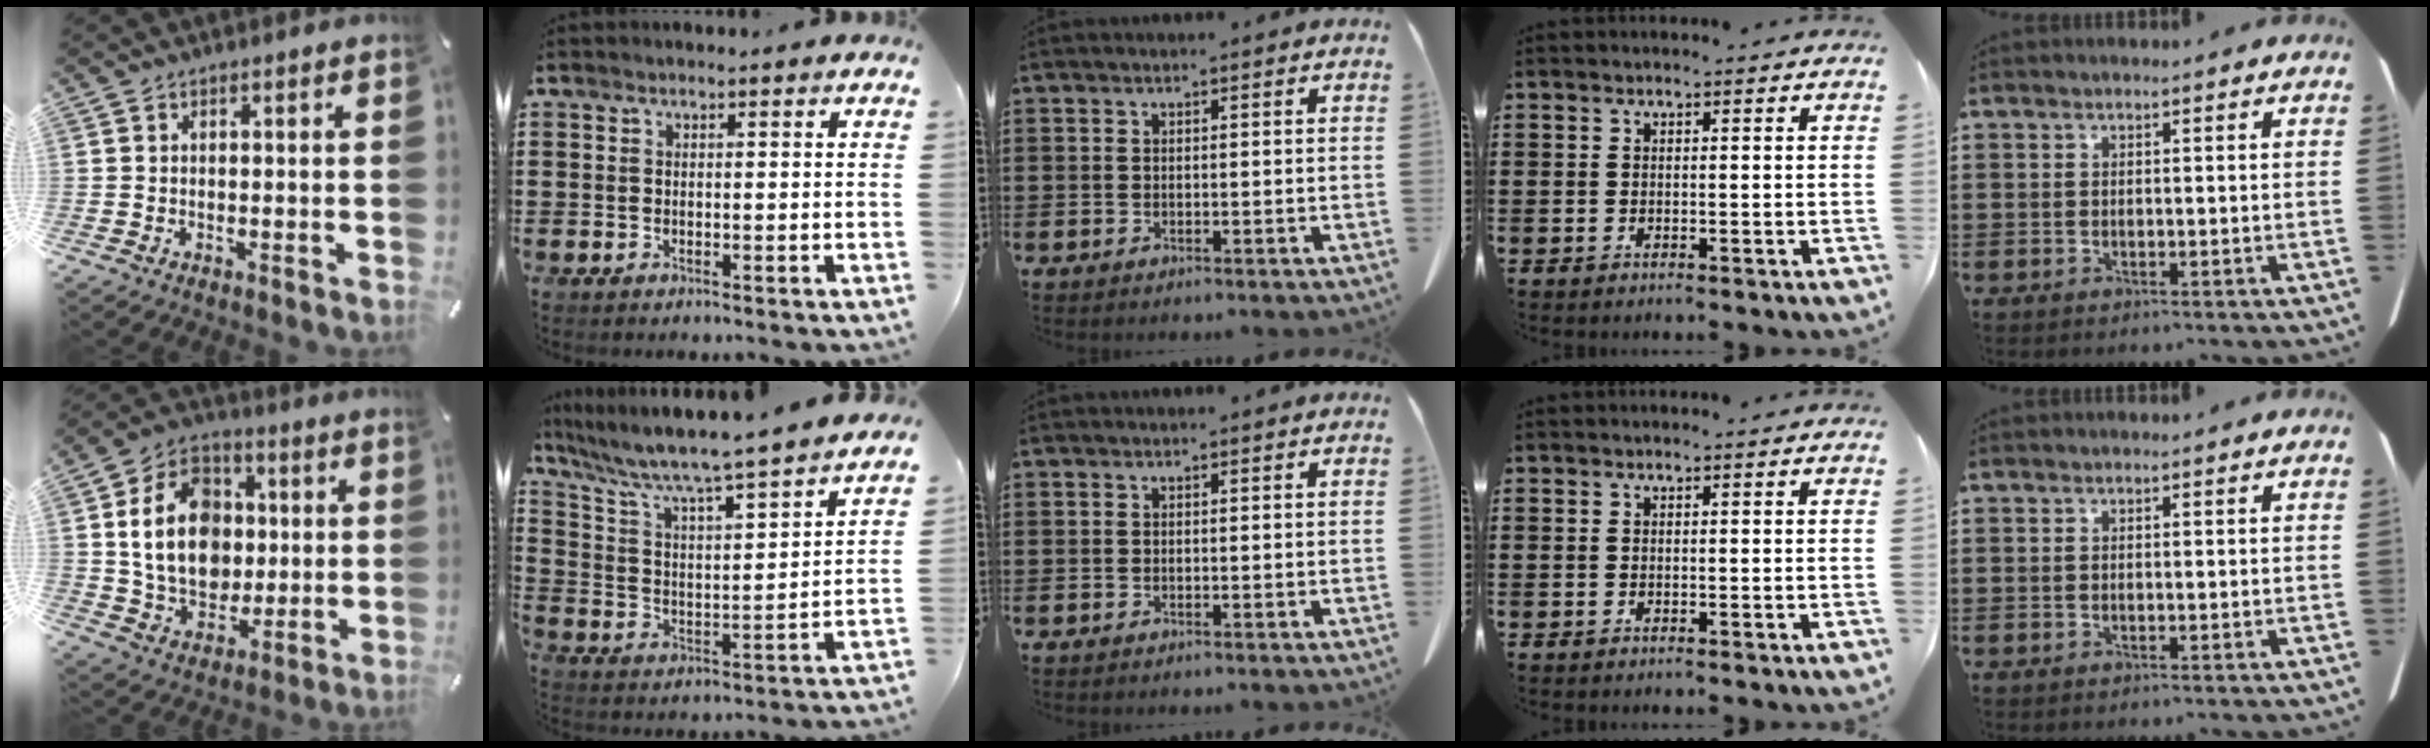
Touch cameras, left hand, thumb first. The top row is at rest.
{"thumb": {"total": 17.6, "force": [1.0, 14.1, 10.5], "torque": [-0.216, 0.011, 0.022]}, "index": {"total": 6.3, "force": [5.6, -0.3, 2.8], "torque": [-0.084, -0.053, 0.084]}}